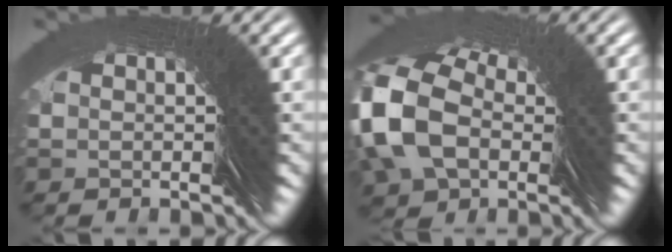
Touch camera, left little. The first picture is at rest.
{"total": 8.5, "force": [2.1, 6.9, 4.4], "torque": [-0.078, 0.012, 0.020]}